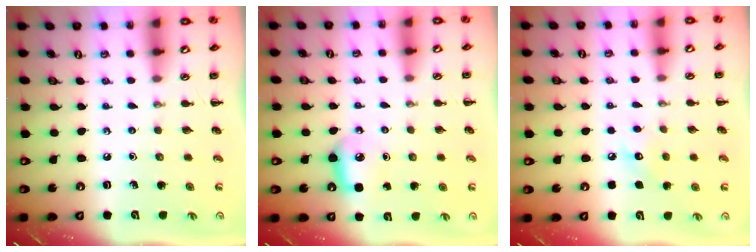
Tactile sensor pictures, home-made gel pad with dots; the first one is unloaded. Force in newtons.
{"total": 6.3, "press": 6.2, "slide": 1.4}
{"total": 6.9, "press": 6.7, "slide": 1.6}